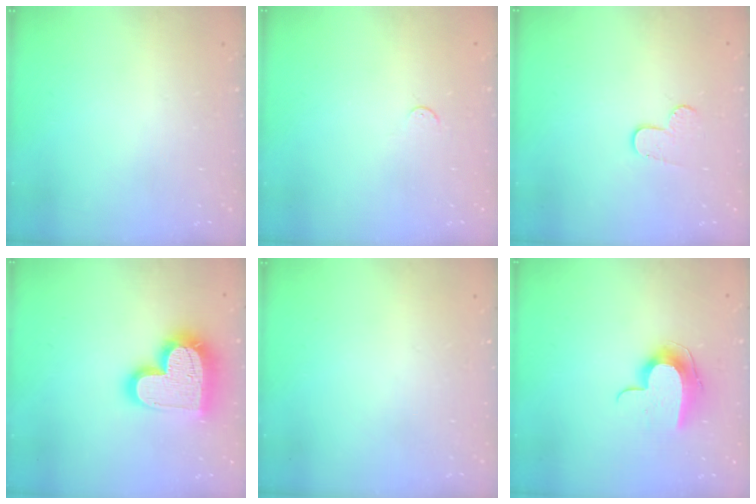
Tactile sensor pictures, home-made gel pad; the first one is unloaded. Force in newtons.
{"total": 2.9, "press": 2.9, "slide": 0.4}
{"total": 7.1, "press": 7.1, "slide": 0.6}
{"total": 20.0, "press": 19.9, "slide": 1.4}
{"total": 0.0}
{"total": 9.7, "press": 9.7, "slide": 0.4}